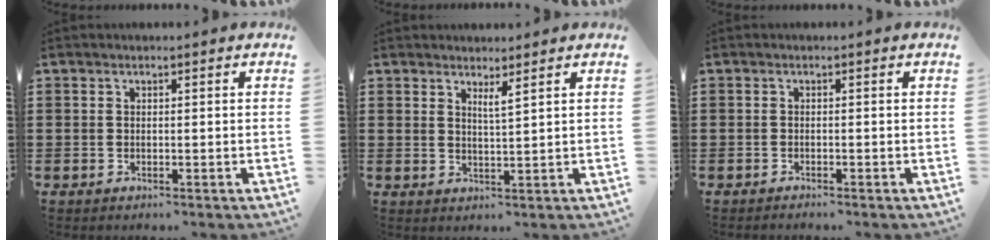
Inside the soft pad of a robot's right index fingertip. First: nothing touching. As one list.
[{"total": 1.9, "force": [1.6, -0.3, 1.0], "torque": [-0.023, -0.002, 0.030]}, {"total": 0.7, "force": [-0.7, 0.0, 0.1], "torque": [-0.003, -0.002, -0.014]}]